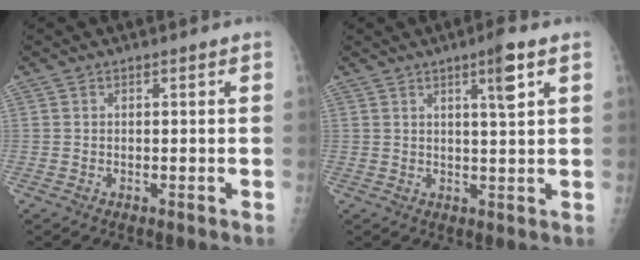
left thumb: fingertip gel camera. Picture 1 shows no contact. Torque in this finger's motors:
{"motor_torque": [1.12, 0.89, 0.59, -0.69, 0.08]}